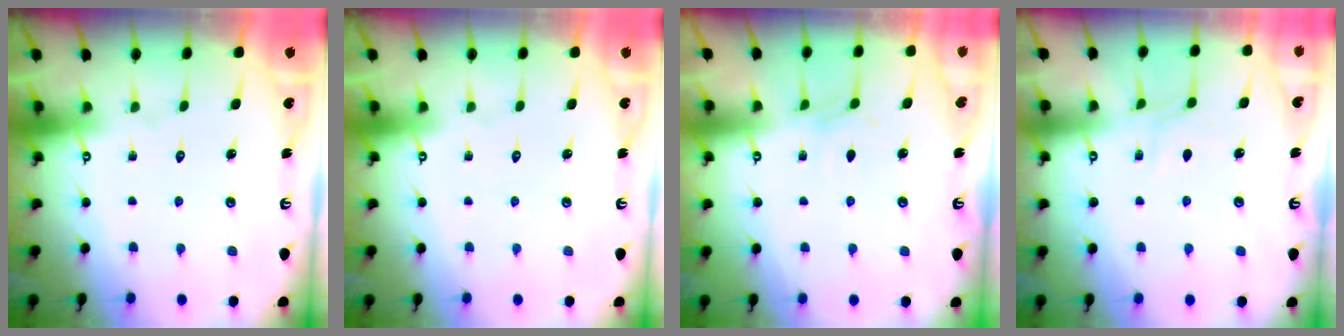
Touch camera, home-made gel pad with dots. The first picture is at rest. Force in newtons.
{"total": 0.0}
{"total": 4.1, "press": 4.1, "slide": 0.6}
{"total": 5.6, "press": 5.5, "slide": 0.6}